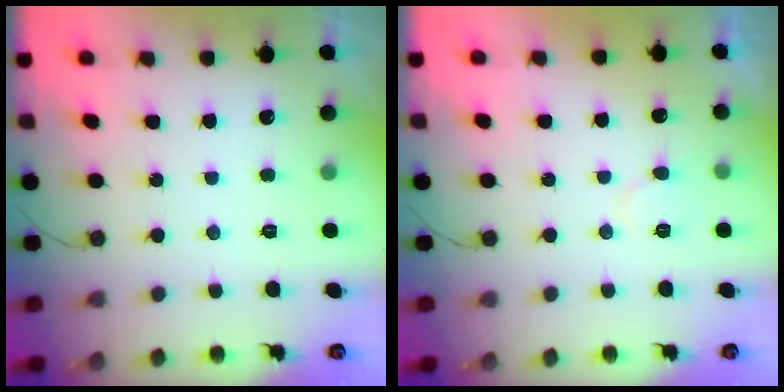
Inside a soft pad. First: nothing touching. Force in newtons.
{"total": 5.6, "press": 5.6, "slide": 0.5}